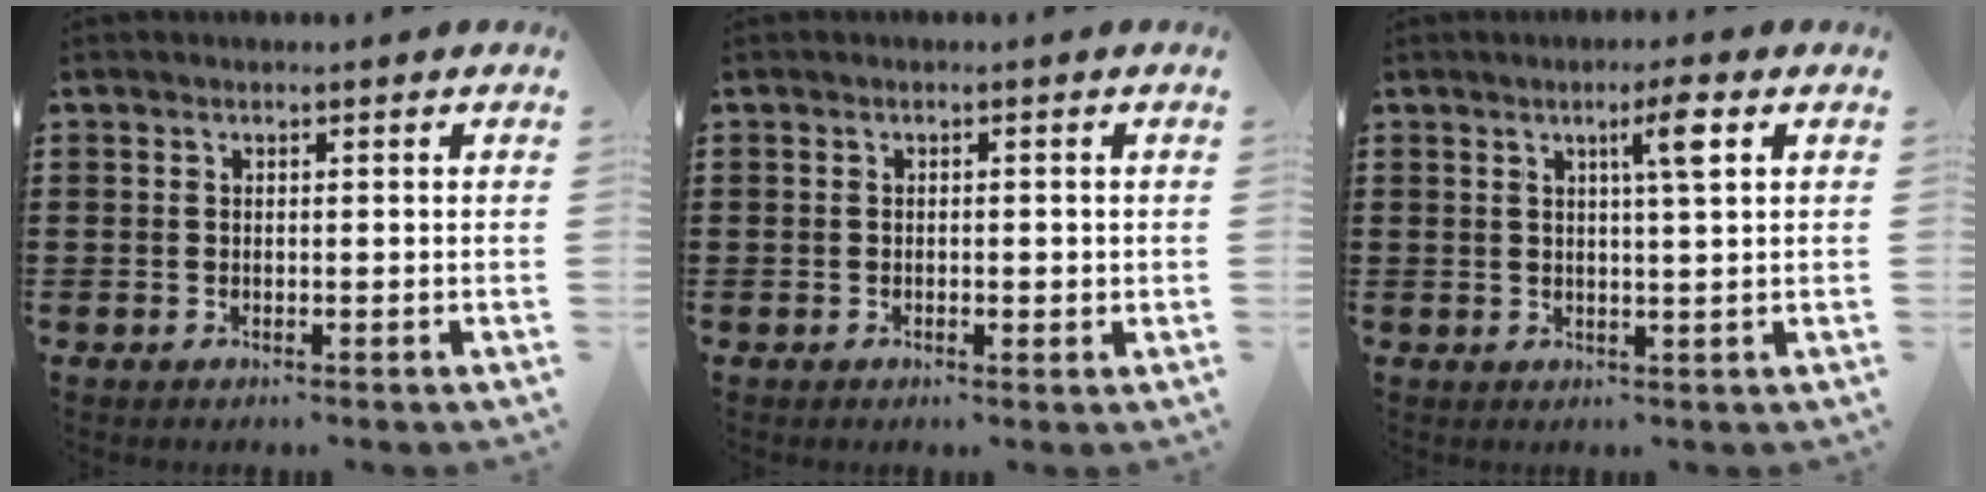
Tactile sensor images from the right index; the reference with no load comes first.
{"total": 0.9, "force": [-0.2, 0.4, 0.7], "torque": [-0.014, 0.000, -0.004]}
{"total": 4.3, "force": [1.7, -0.1, 4.0], "torque": [-0.065, -0.007, 0.021]}